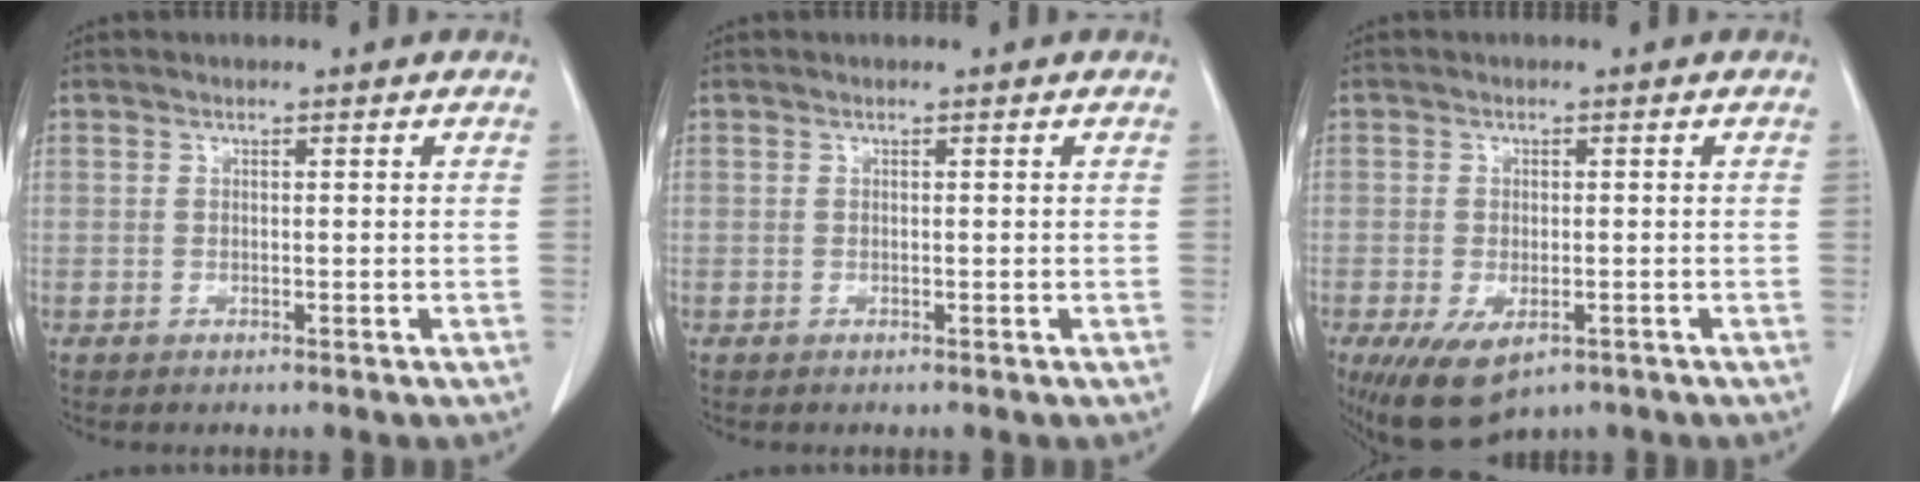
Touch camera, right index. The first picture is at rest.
{"total": 0.0}
{"total": 8.0, "force": [-4.5, 3.8, 5.4], "torque": [-0.095, -0.015, -0.066]}